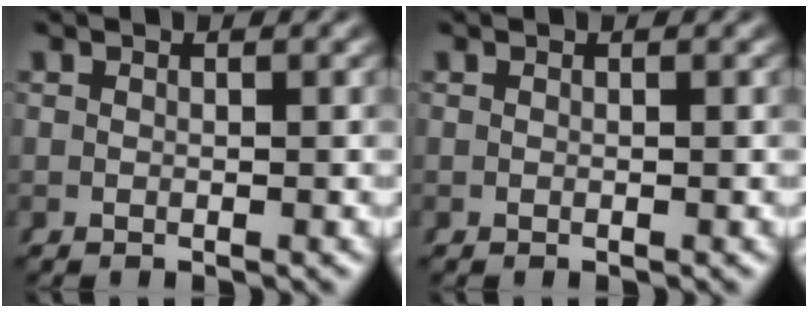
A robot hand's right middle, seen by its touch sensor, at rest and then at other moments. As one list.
[{"total": 0.0}]